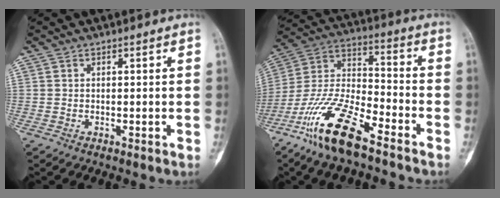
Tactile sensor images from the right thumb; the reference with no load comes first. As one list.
[{"total": 16.7, "force": [-11.0, 4.8, 11.6], "torque": [-0.238, 0.061, -0.214]}]